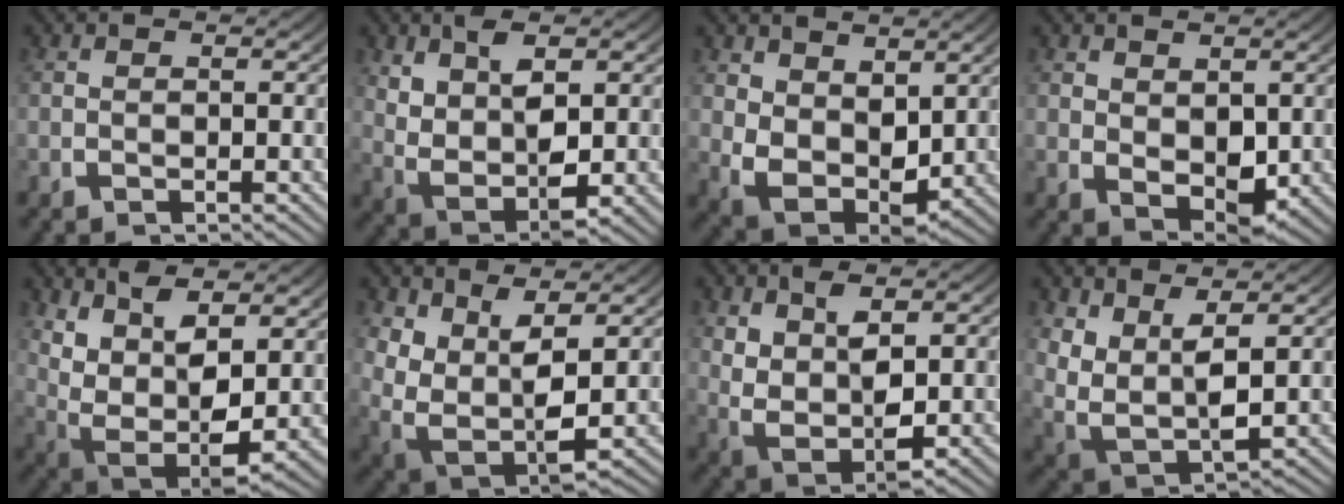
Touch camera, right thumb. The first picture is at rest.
{"total": 8.3, "force": [-0.1, 5.0, 6.6], "torque": [-0.151, -0.045, 0.028]}
{"total": 7.8, "force": [-0.4, 5.6, 5.4], "torque": [-0.126, -0.052, 0.019]}
{"total": 3.9, "force": [0.5, 2.5, 2.9], "torque": [-0.052, -0.022, 0.023]}
{"total": 13.6, "force": [-0.2, 9.2, 10.0], "torque": [-0.237, -0.075, 0.032]}
{"total": 10.4, "force": [-0.4, 7.5, 7.2], "torque": [-0.192, -0.071, 0.027]}
{"total": 7.6, "force": [-0.5, 4.7, 6.0], "torque": [-0.141, -0.042, 0.022]}
{"total": 9.0, "force": [0.5, 6.5, 6.2], "torque": [-0.167, -0.054, 0.035]}